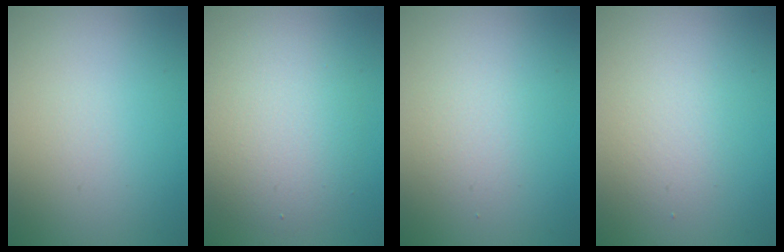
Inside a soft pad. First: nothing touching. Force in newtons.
{"total": 4.5, "press": 4.5, "slide": 0.3}
{"total": 1.6, "press": 1.6, "slide": 0.1}
{"total": 1.9, "press": 1.9, "slide": 0.1}